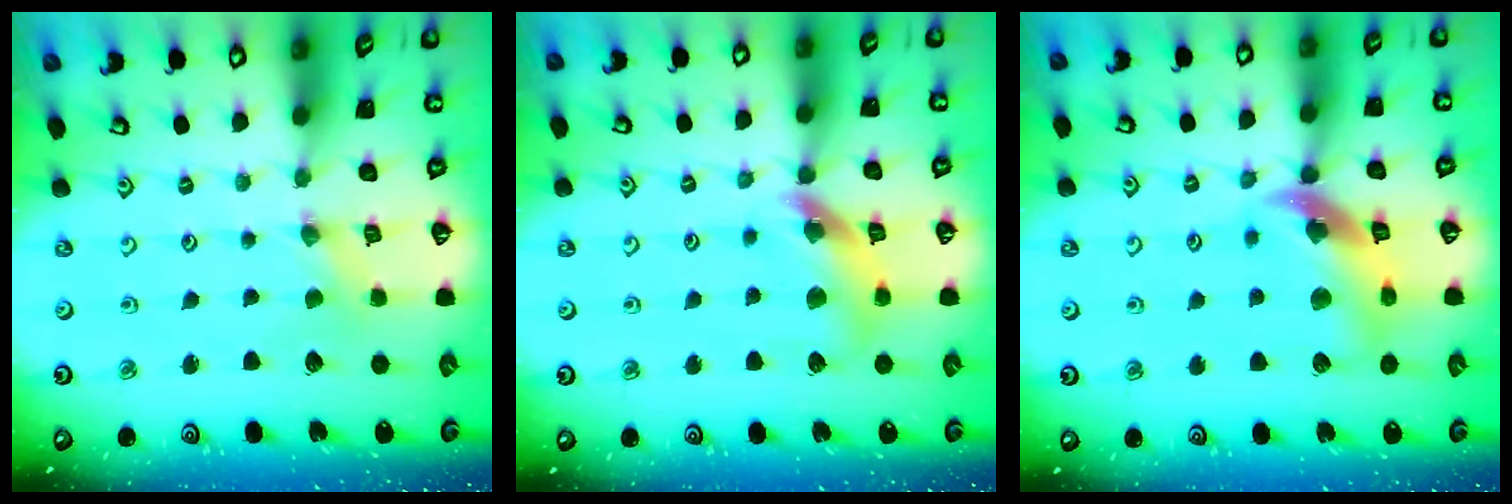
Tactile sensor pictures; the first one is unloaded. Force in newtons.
{"total": 13.3, "press": 13.2, "slide": 1.6}
{"total": 13.1, "press": 13.0, "slide": 1.8}